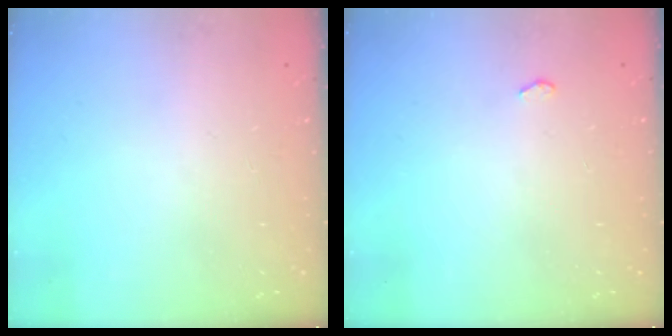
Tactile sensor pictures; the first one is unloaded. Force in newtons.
{"total": 2.2, "press": 2.2, "slide": 0.3}